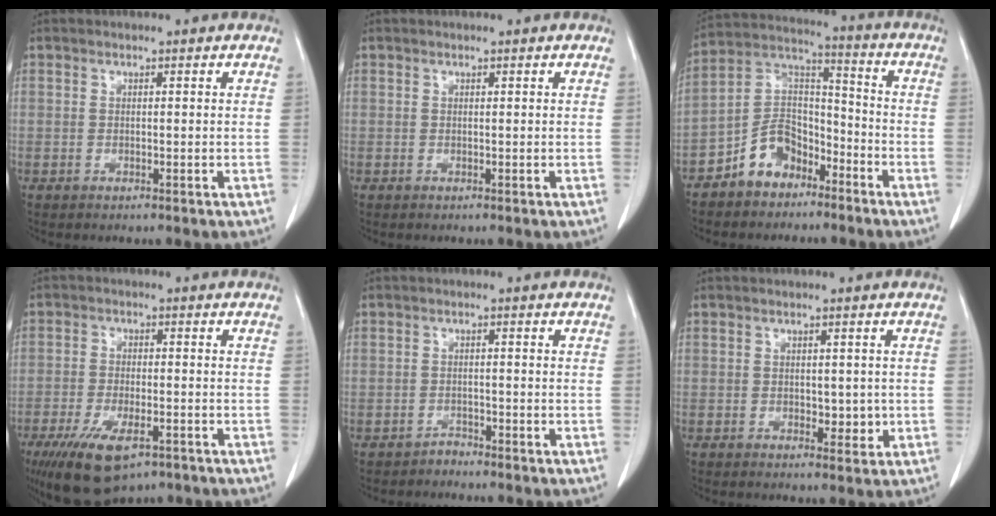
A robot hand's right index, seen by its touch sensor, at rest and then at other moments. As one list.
[{"total": 0.0}, {"total": 9.4, "force": [-6.1, 6.0, 4.0], "torque": [-0.082, 0.032, -0.117]}, {"total": 10.6, "force": [-6.4, 4.1, 7.5], "torque": [-0.136, -0.018, -0.103]}, {"total": 1.3, "force": [-1.3, 0.4, -0.3], "torque": [0.010, 0.000, -0.024]}, {"total": 3.1, "force": [-0.5, 1.8, 2.5], "torque": [-0.030, -0.001, -0.001]}]